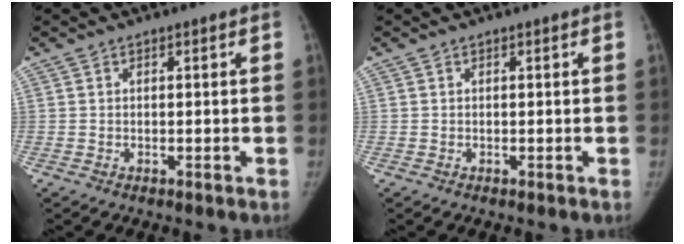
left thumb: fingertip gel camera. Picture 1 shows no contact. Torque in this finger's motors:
{"motor_torque": [-0.07, -0.06, 0.10, -0.10, -0.01]}